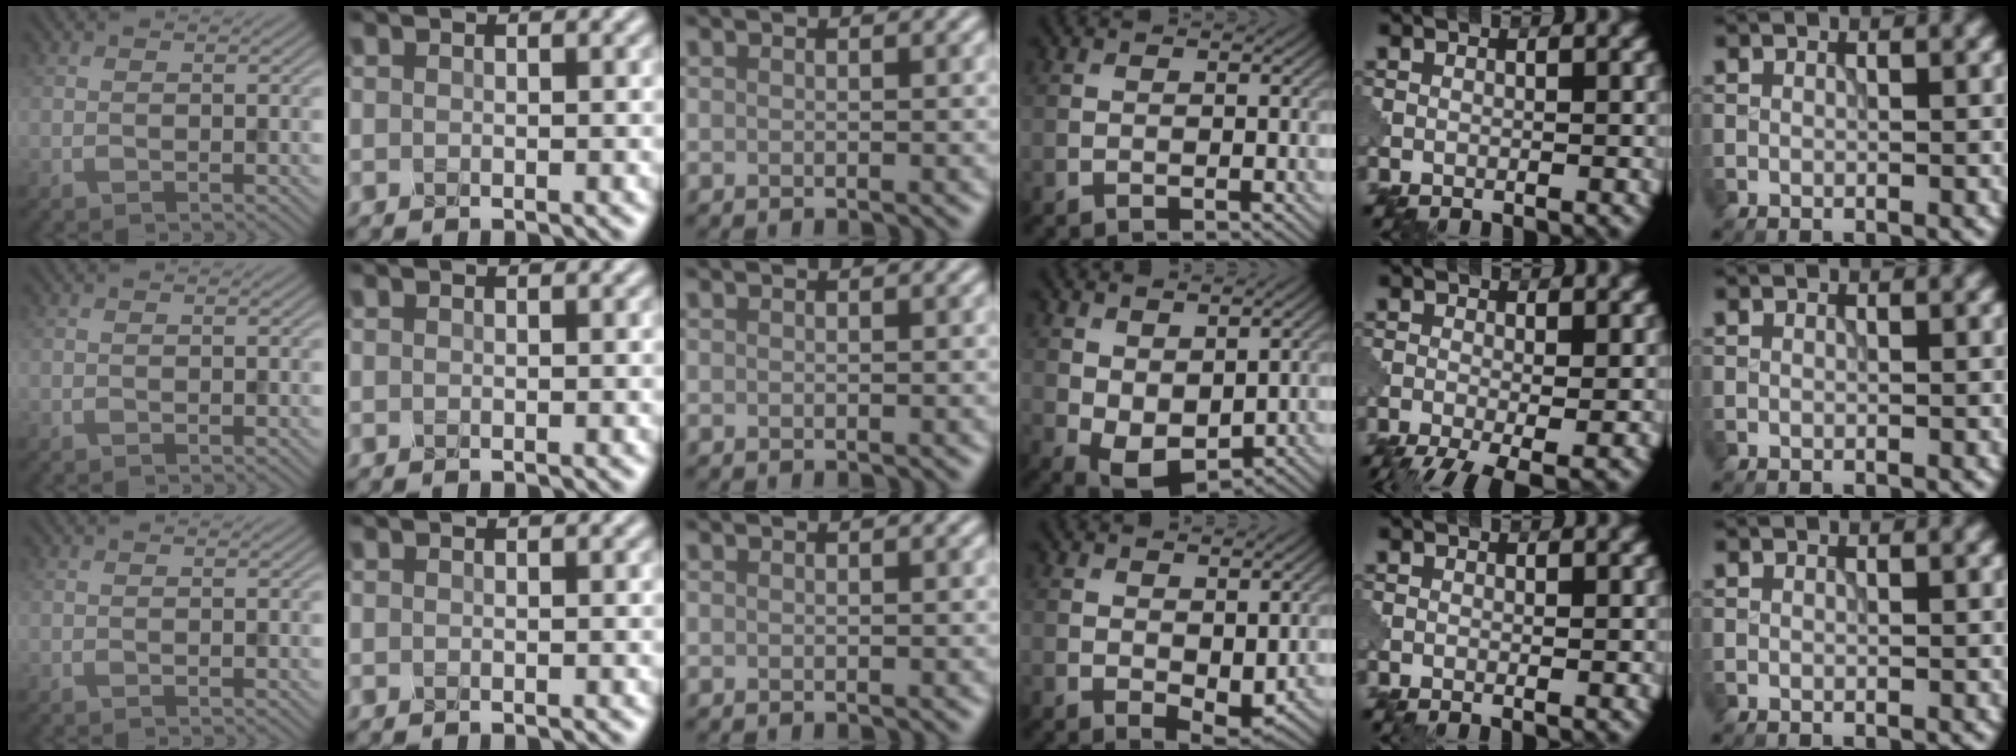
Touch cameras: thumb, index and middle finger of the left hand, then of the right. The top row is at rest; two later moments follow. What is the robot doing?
{"motion": "squeeze", "object": "foam earplug"}